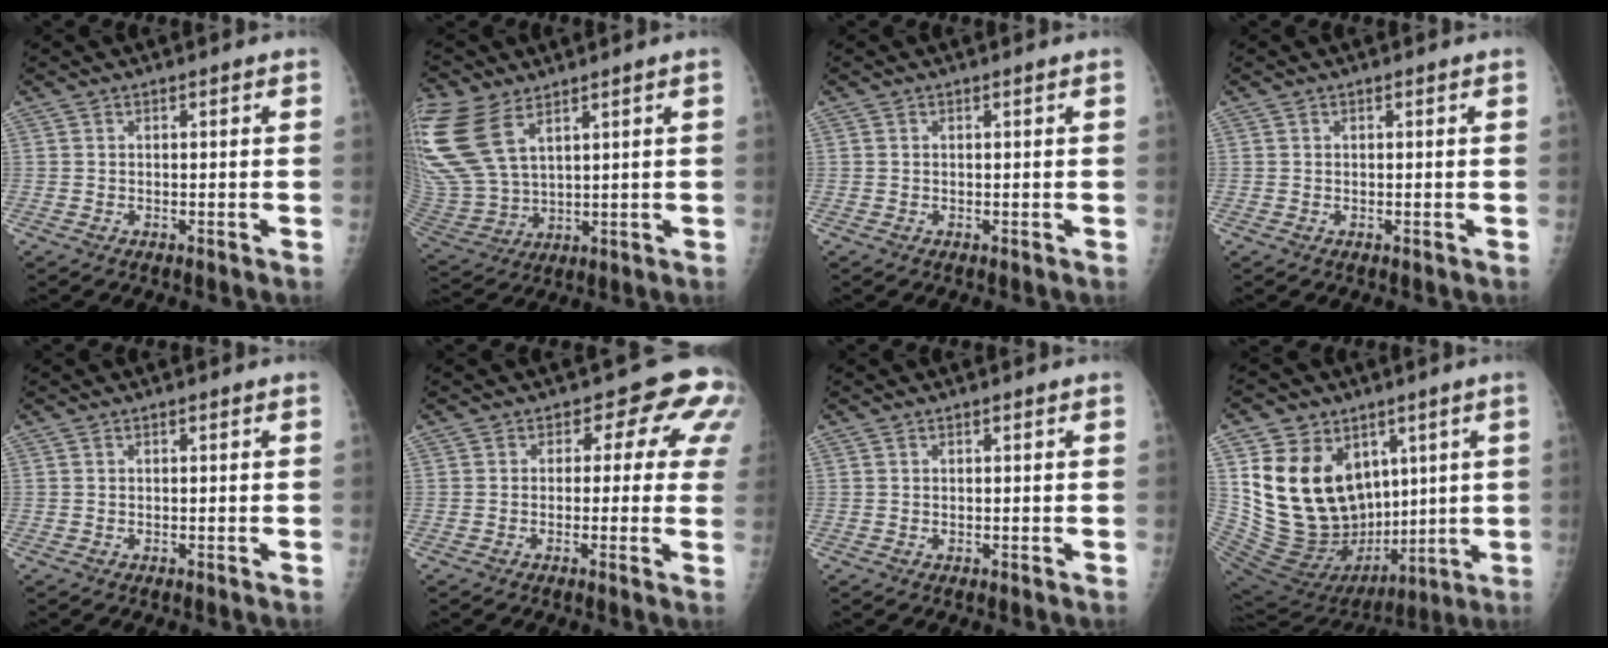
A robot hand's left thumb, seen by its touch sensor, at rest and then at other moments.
{"total": 18.3, "force": [9.4, 9.5, 12.6], "torque": [-0.315, -0.019, 0.201]}
{"total": 0.0}
{"total": 0.0}
{"total": 0.0}
{"total": 7.8, "force": [2.1, 4.9, 5.6], "torque": [-0.014, 0.005, 0.008]}
{"total": 0.0}
{"total": 24.5, "force": [6.0, 16.7, 16.8], "torque": [-0.288, -0.024, 0.140]}